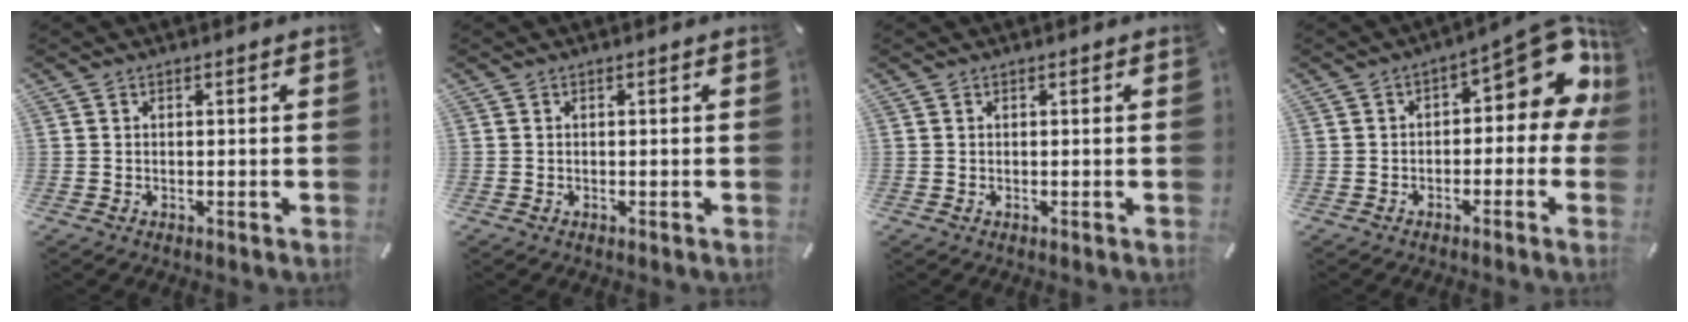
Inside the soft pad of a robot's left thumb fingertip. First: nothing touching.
{"total": 0.0}
{"total": 0.0}
{"total": 12.5, "force": [4.8, 5.8, 10.0], "torque": [-0.115, -0.039, 0.078]}